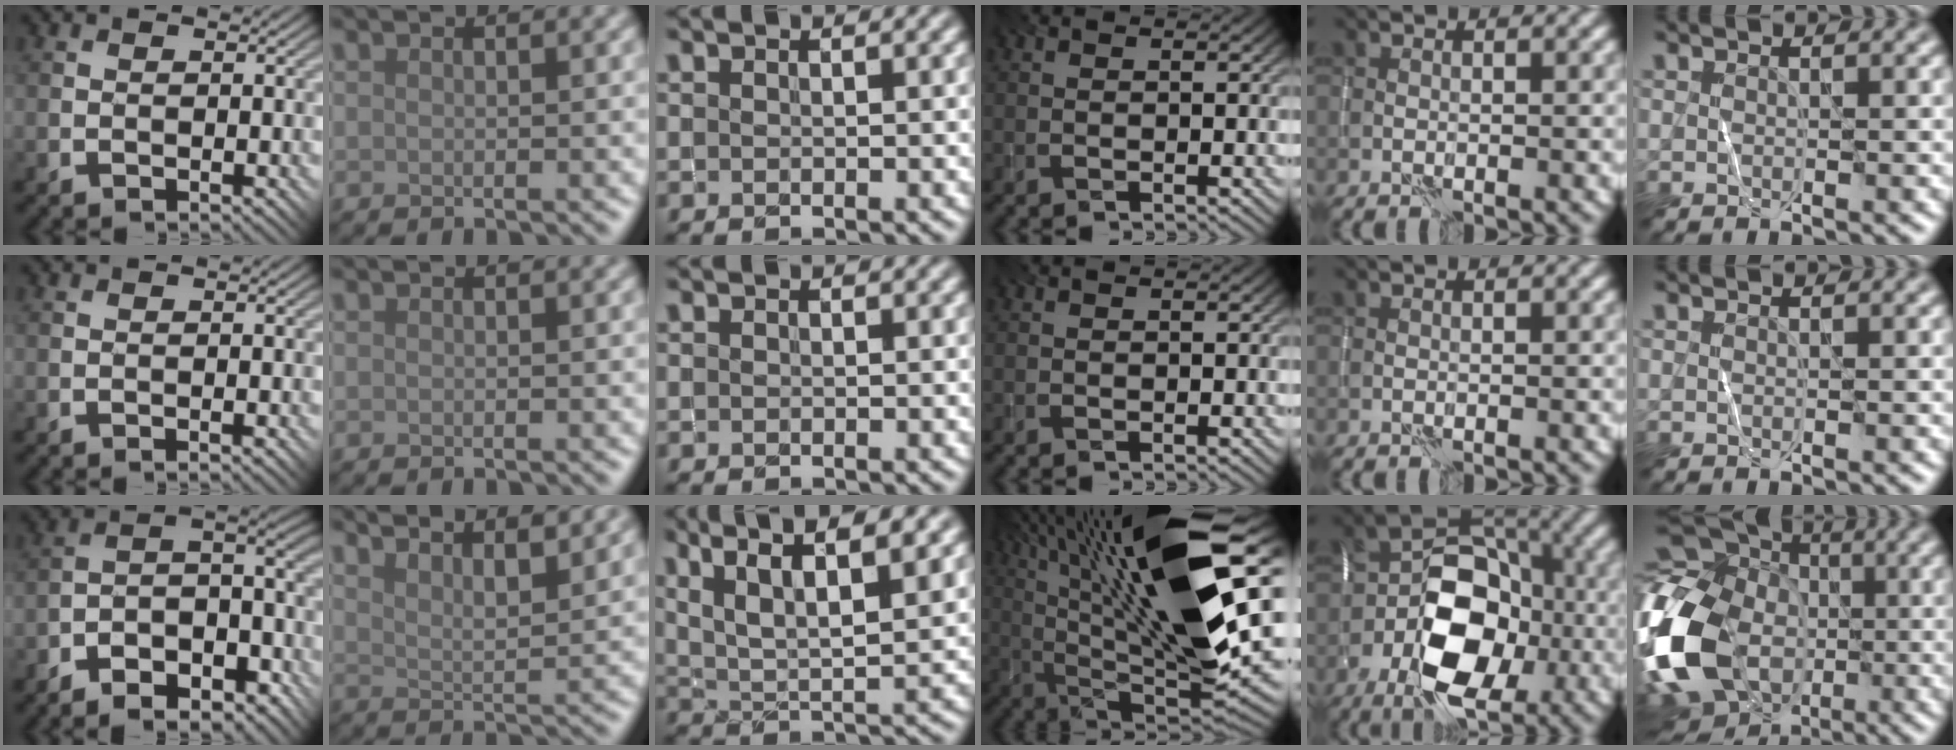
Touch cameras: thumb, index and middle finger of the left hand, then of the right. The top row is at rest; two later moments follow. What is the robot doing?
{"motion": "wrap", "object": "yarn"}